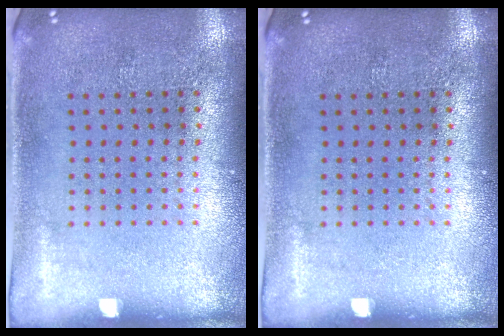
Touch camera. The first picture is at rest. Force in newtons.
{"total": 0.0}